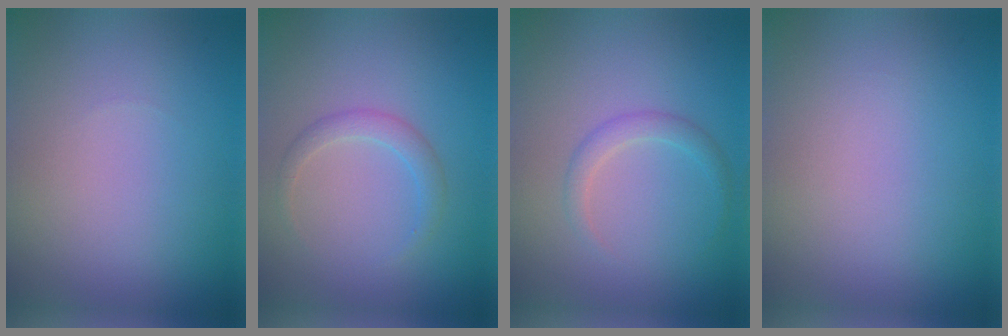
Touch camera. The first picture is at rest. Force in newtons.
{"total": 1.7, "press": 1.7, "slide": 0.2}
{"total": 1.6, "press": 1.5, "slide": 0.2}
{"total": 0.0}